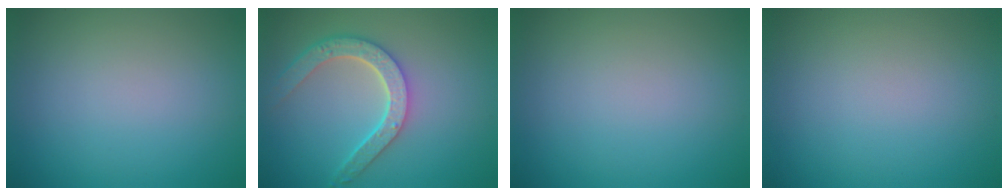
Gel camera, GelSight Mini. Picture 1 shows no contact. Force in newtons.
{"total": 4.6, "press": 3.7, "slide": 2.7}
{"total": 0.0}
{"total": 0.0}